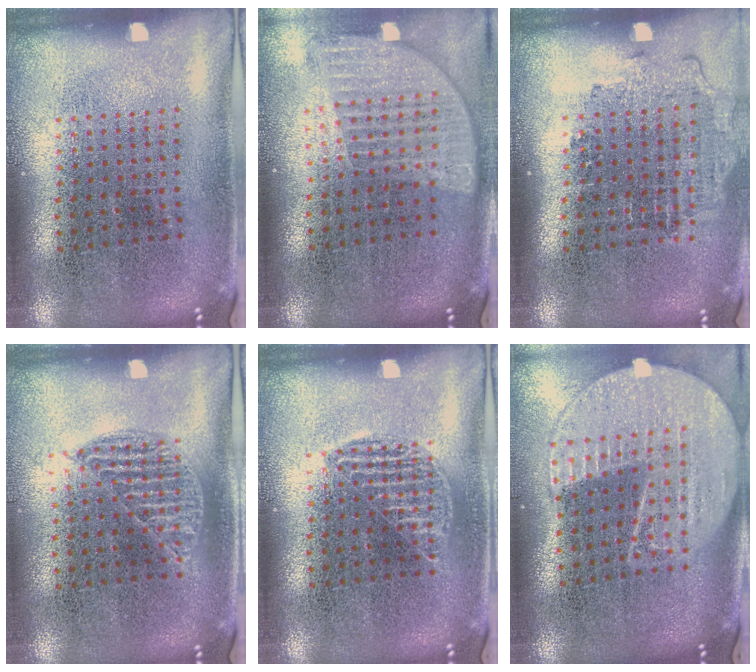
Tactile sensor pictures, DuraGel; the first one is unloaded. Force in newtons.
{"total": 1.2, "press": 1.2, "slide": 0.5}
{"total": 1.2, "press": 1.1, "slide": 0.5}
{"total": 0.9, "press": 0.8, "slide": 0.4}
{"total": 1.2, "press": 1.2, "slide": 0.2}
{"total": 2.1, "press": 1.9, "slide": 1.0}